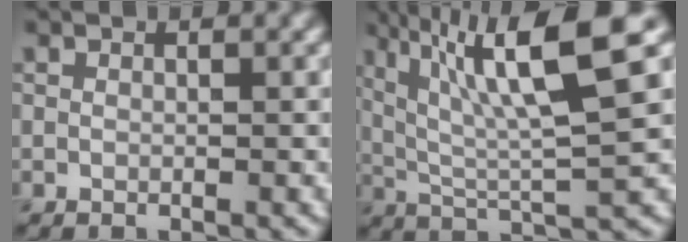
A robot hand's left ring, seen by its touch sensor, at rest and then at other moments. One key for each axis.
{"total": 10.3, "fx": 4.2, "fy": 1.9, "fz": 9.3, "tx": -0.150, "ty": 0.006, "tz": 0.074}